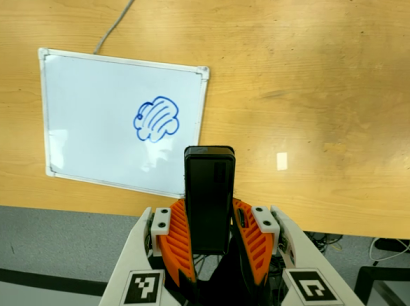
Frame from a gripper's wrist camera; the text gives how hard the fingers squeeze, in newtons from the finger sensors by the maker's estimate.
{"total": 5.5, "left": 3.8, "right": 7.2}